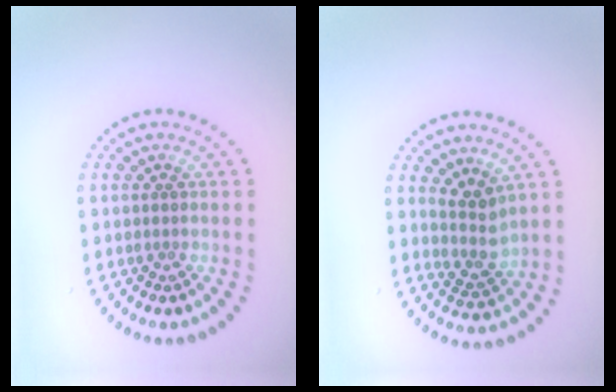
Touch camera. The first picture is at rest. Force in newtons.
{"total": 2.6, "press": 2.0, "slide": 1.6}